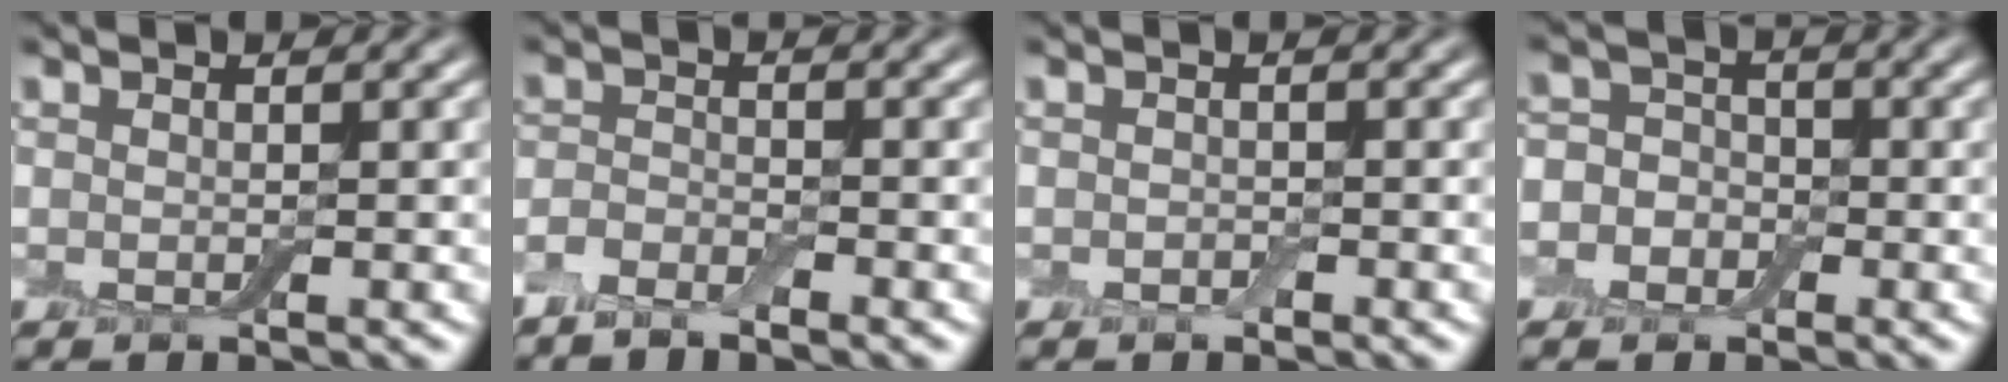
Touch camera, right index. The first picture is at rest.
{"total": 2.1, "force": [-1.7, 0.7, 1.1], "torque": [-0.028, -0.001, -0.041]}
{"total": 0.7, "force": [-0.4, 0.5, 0.3], "torque": [-0.008, 0.001, -0.008]}
{"total": 5.6, "force": [-2.0, 5.0, 1.7], "torque": [-0.014, 0.024, -0.073]}